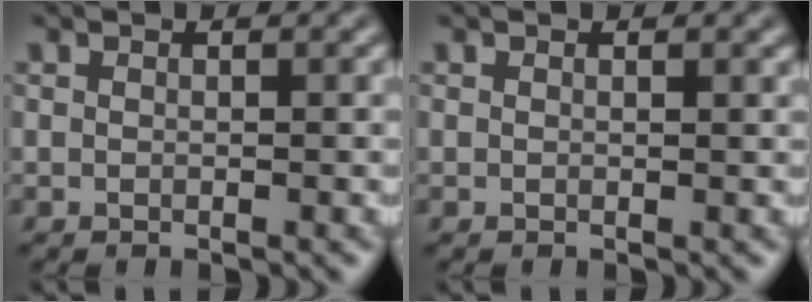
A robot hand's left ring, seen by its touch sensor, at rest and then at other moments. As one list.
[{"total": 0.0}]